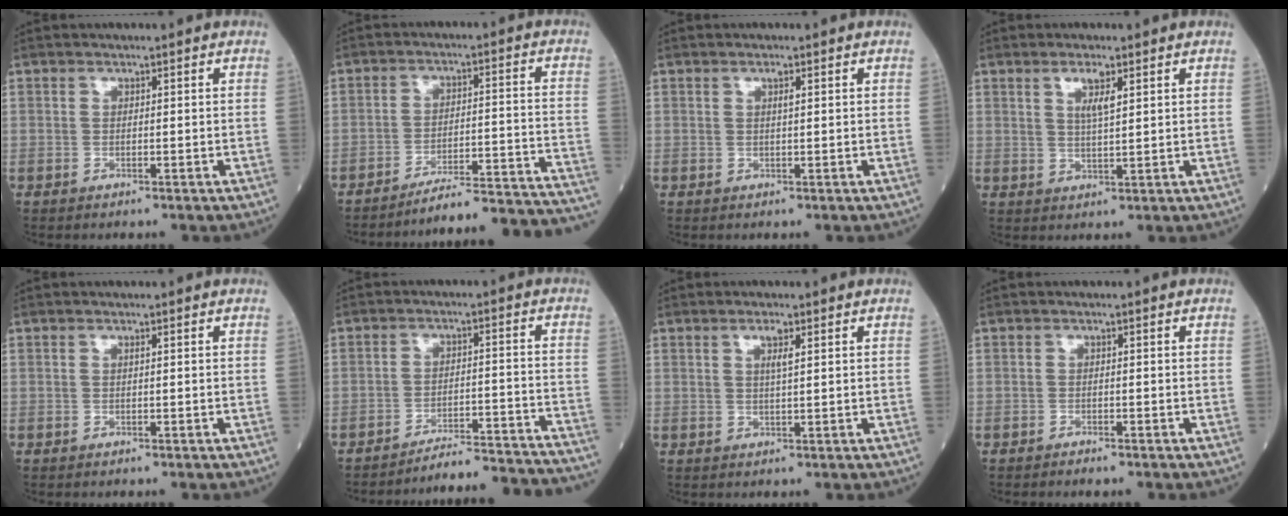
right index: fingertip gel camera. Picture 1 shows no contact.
{"total": 21.1, "force": [-20.4, -1.7, 5.1], "torque": [-0.014, -0.002, -0.267]}
{"total": 0.9, "force": [0.4, 0.1, 0.8], "torque": [-0.018, 0.001, 0.006]}
{"total": 3.4, "force": [1.6, 0.5, 2.9], "torque": [-0.057, 0.000, 0.029]}
{"total": 0.0}
{"total": 17.4, "force": [-17.1, -1.1, 3.1], "torque": [-0.018, -0.001, -0.223]}
{"total": 2.1, "force": [0.9, 0.1, 1.9], "torque": [-0.037, 0.000, 0.015]}
{"total": 1.1, "force": [-1.0, 0.2, 0.4], "torque": [-0.008, -0.001, -0.014]}